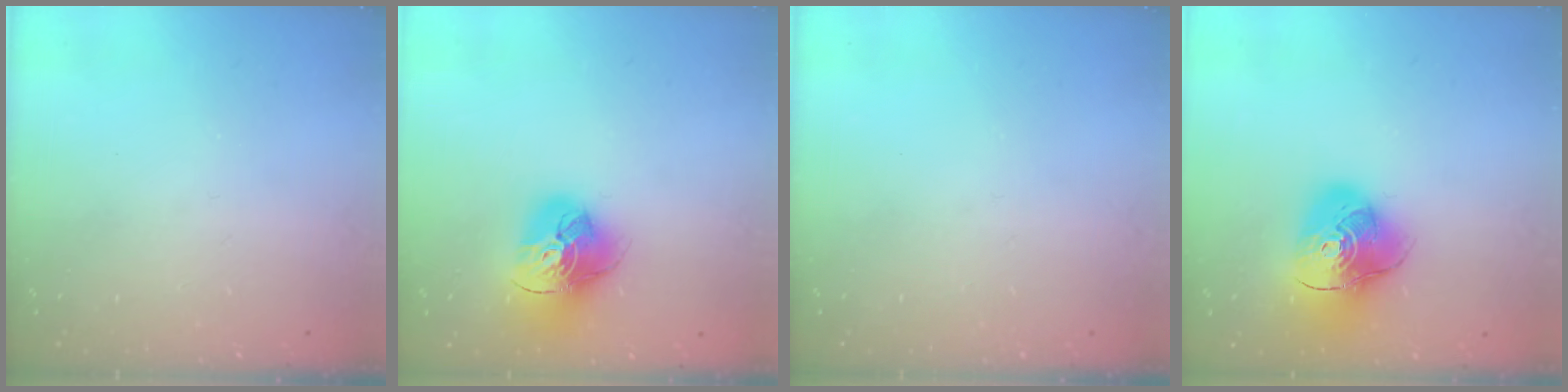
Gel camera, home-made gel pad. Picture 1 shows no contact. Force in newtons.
{"total": 15.5, "press": 15.4, "slide": 1.7}
{"total": 0.0}
{"total": 15.7, "press": 15.5, "slide": 2.0}